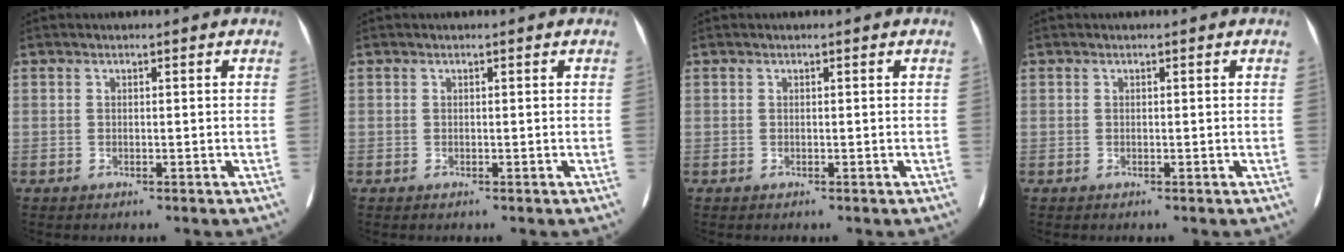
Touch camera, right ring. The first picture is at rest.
{"total": 0.0}
{"total": 0.0}
{"total": 0.0}